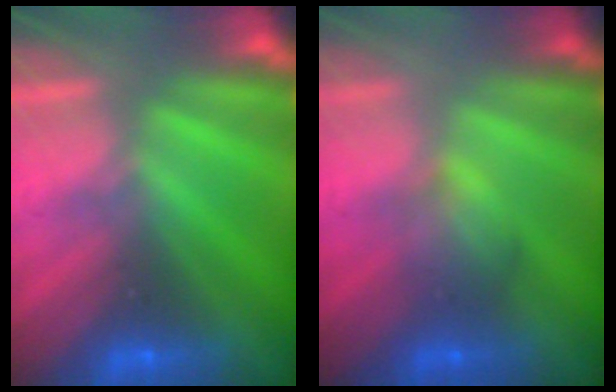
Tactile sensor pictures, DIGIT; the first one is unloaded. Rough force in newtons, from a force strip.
{"total": 2.0}